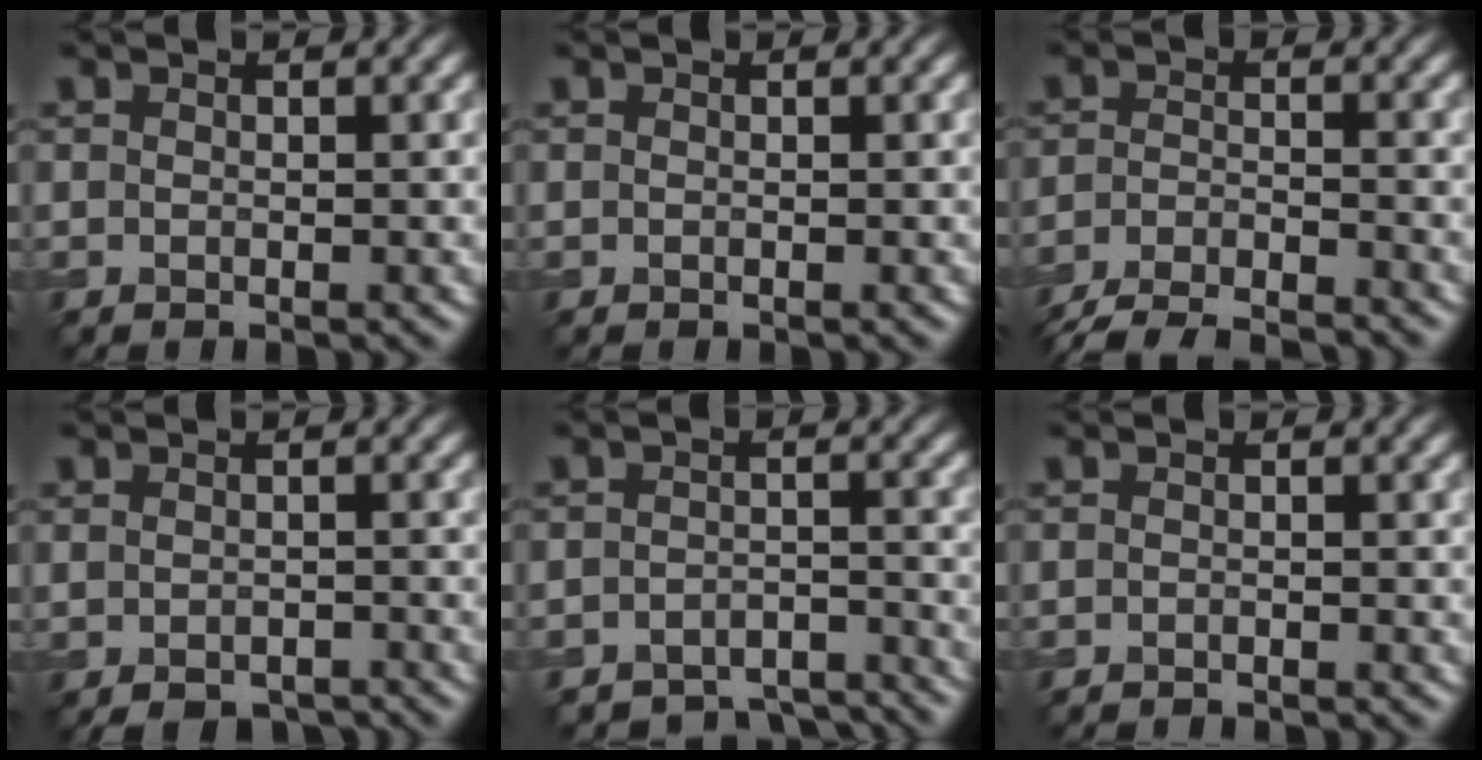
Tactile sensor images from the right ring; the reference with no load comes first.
{"total": 0.0}
{"total": 7.0, "force": [-6.3, 1.2, 2.7], "torque": [-0.049, -0.021, -0.110]}
{"total": 2.8, "force": [-1.9, 1.4, 1.5], "torque": [-0.022, -0.010, -0.028]}
{"total": 5.0, "force": [-4.7, 1.7, 0.9], "torque": [-0.005, -0.012, -0.068]}
{"total": 1.0, "force": [-1.0, 0.1, 0.2], "torque": [-0.002, -0.007, -0.018]}